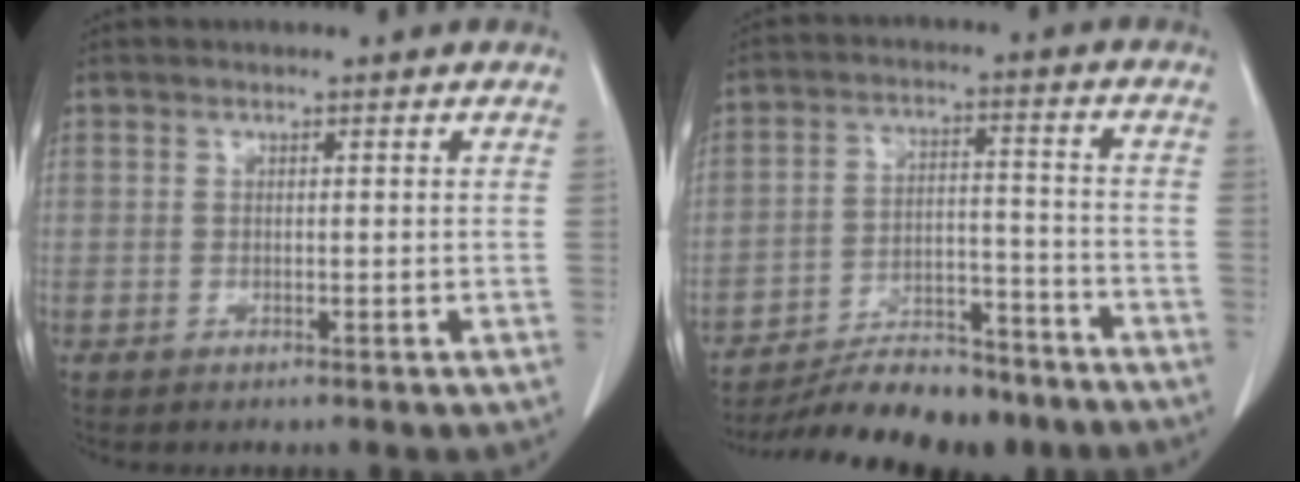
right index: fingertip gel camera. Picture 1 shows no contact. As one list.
[{"total": 14.7, "force": [-13.1, 4.0, 5.4], "torque": [-0.077, 0.019, -0.202]}]